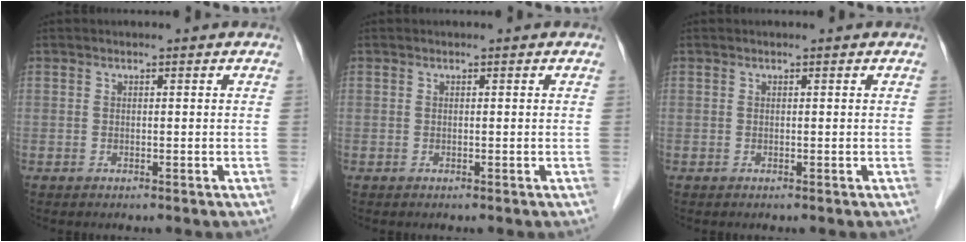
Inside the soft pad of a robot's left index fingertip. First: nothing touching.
{"total": 0.0}
{"total": 0.0}